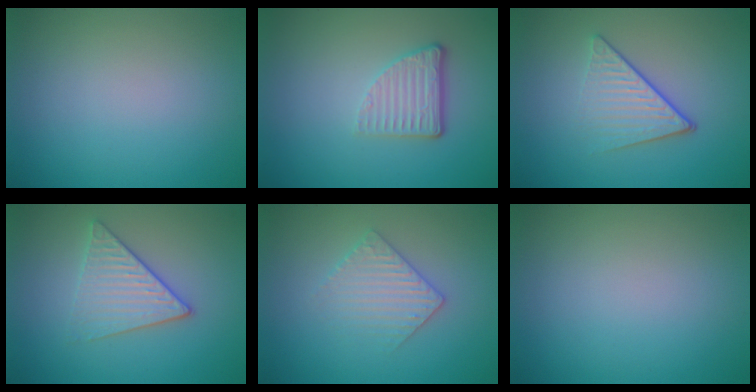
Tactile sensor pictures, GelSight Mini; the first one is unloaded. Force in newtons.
{"total": 3.0, "press": 2.1, "slide": 2.1}
{"total": 4.3, "press": 2.8, "slide": 3.2}
{"total": 3.5, "press": 3.1, "slide": 1.5}
{"total": 3.0, "press": 2.9, "slide": 0.6}
{"total": 0.0}